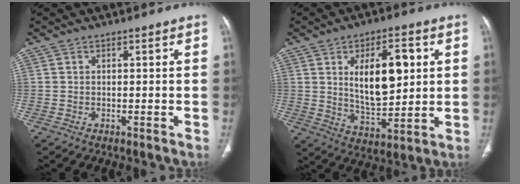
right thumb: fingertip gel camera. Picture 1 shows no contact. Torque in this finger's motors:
{"motor_torque": [-0.37, 0.72, 1.25, -0.18, 0.33]}